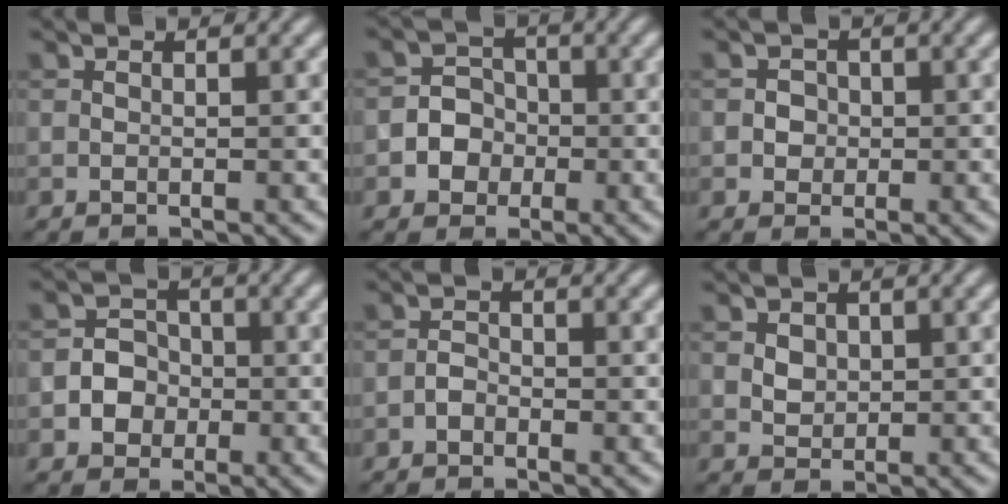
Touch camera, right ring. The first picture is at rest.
{"total": 3.4, "force": [-0.8, 3.1, 1.0], "torque": [0.010, 0.004, -0.033]}
{"total": 1.9, "force": [0.2, 1.7, 0.7], "torque": [0.007, 0.006, 0.001]}
{"total": 3.0, "force": [-0.7, 2.8, 1.0], "torque": [0.008, 0.001, -0.027]}
{"total": 1.1, "force": [-0.7, 0.7, 0.4], "torque": [-0.007, 0.004, -0.015]}
{"total": 2.2, "force": [0.8, 1.7, 1.1], "torque": [-0.027, 0.006, 0.021]}